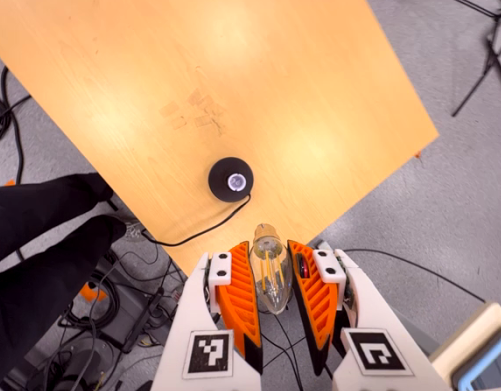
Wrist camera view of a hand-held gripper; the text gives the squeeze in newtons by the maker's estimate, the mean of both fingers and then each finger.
{"total": 12.6, "left": 12.6, "right": 12.6}